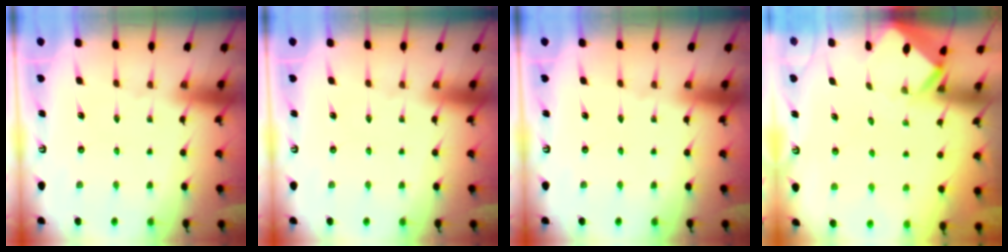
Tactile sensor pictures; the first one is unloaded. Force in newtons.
{"total": 0.0}
{"total": 0.0}
{"total": 2.6, "press": 2.6, "slide": 0.1}